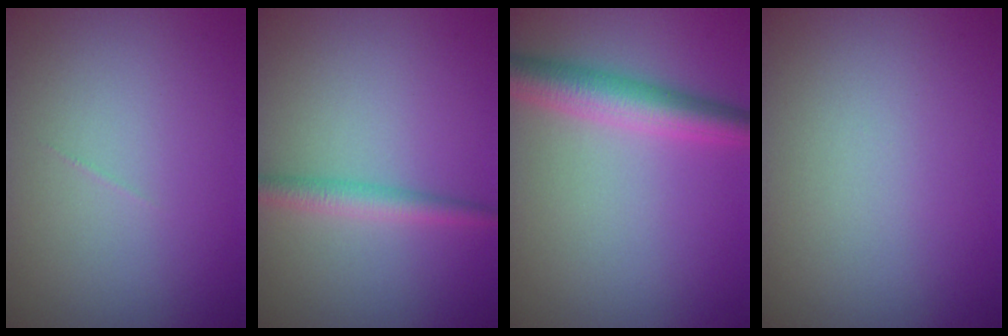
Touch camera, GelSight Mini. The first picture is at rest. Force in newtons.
{"total": 2.2, "press": 2.2, "slide": 0.1}
{"total": 4.7, "press": 4.7, "slide": 0.1}
{"total": 0.0}